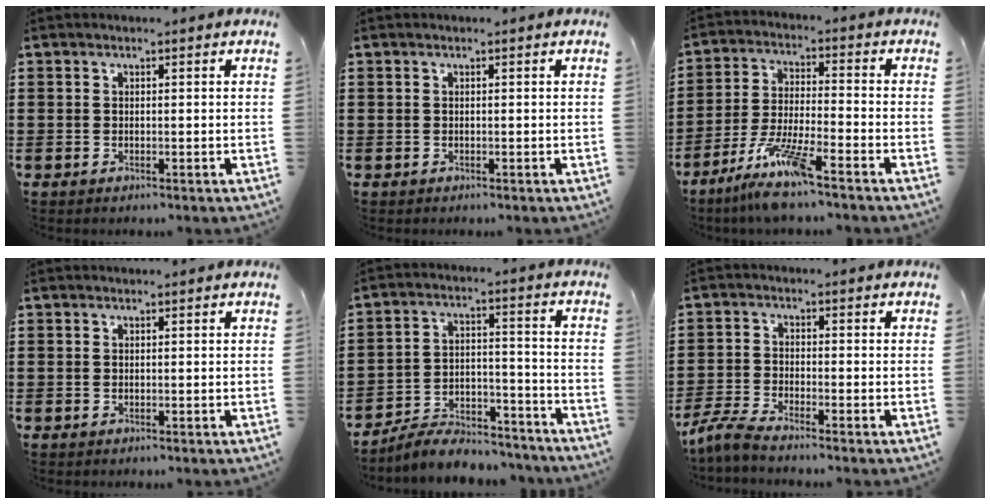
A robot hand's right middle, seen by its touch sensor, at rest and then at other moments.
{"total": 0.0}
{"total": 8.6, "force": [-6.6, 0.2, 5.5], "torque": [-0.117, -0.015, -0.129]}
{"total": 0.0}
{"total": 6.8, "force": [-6.6, 1.0, 1.3], "torque": [-0.022, 0.011, -0.127]}
{"total": 3.8, "force": [-3.3, 0.1, 1.8], "torque": [-0.060, -0.013, -0.071]}